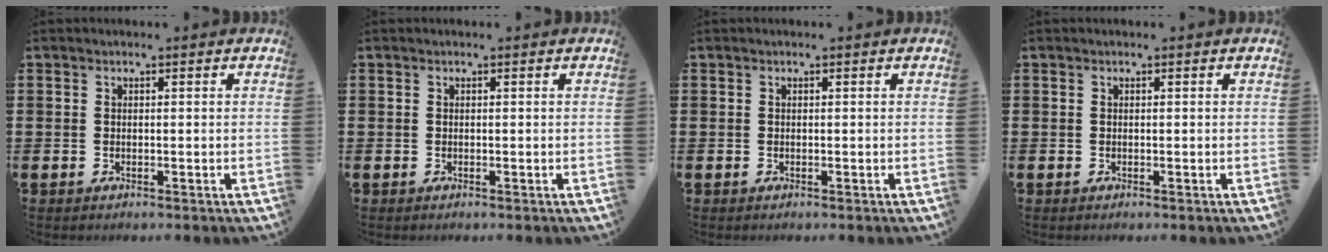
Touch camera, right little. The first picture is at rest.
{"total": 0.0}
{"total": 0.0}
{"total": 0.0}